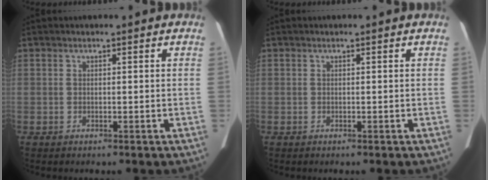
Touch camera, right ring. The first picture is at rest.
{"total": 0.0}